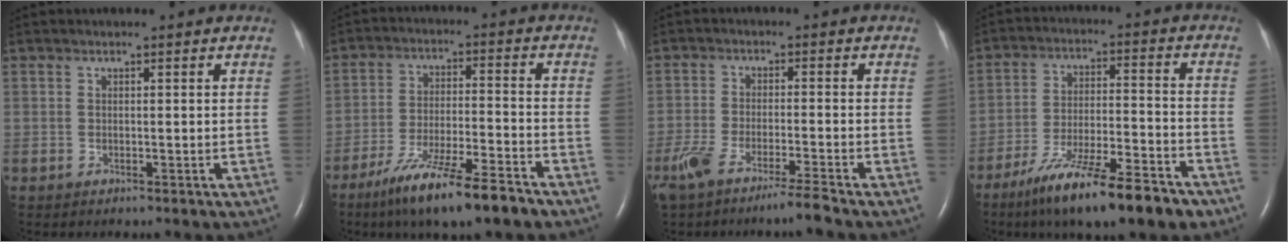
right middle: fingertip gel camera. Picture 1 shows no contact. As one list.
[{"total": 13.0, "force": [-9.4, 0.9, 9.0], "torque": [-0.163, -0.035, -0.162]}, {"total": 7.5, "force": [-5.7, -0.1, 4.8], "torque": [-0.092, -0.016, -0.106]}, {"total": 16.0, "force": [-11.6, 2.2, 10.9], "torque": [-0.171, -0.023, -0.194]}]